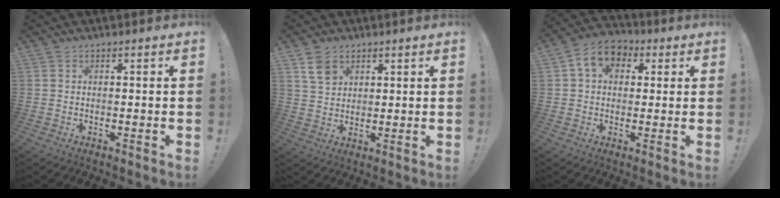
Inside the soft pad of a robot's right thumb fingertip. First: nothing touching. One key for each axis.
{"total": 6.4, "fx": 3.6, "fy": 4.7, "fz": 2.5, "tx": -0.028, "ty": -0.015, "tz": 0.068}
{"total": 8.8, "fx": 2.9, "fy": 6.5, "fz": 5.1, "tx": -0.083, "ty": 0.002, "tz": 0.059}